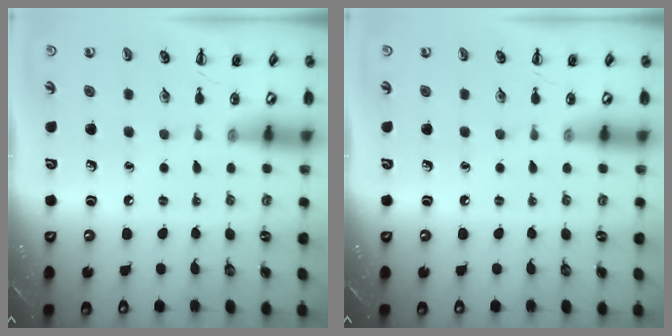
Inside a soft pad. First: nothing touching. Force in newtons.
{"total": 0.0}